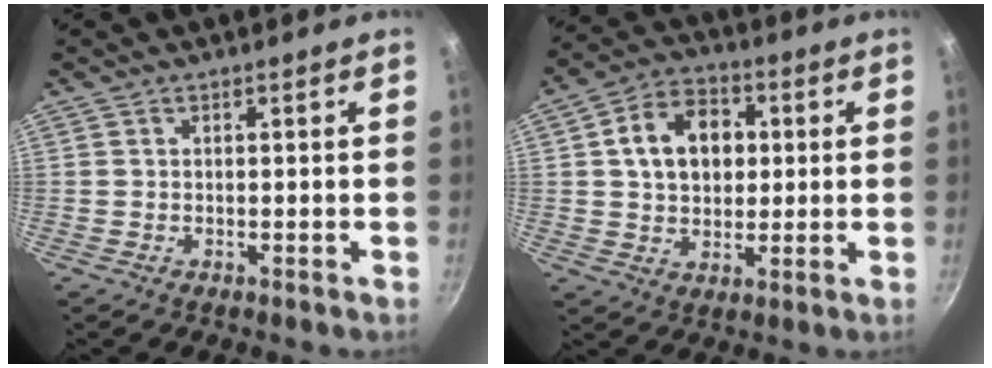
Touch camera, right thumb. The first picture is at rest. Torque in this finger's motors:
{"motor_torque": [-0.54, 1.01, 0.26, -0.42, 0.08]}